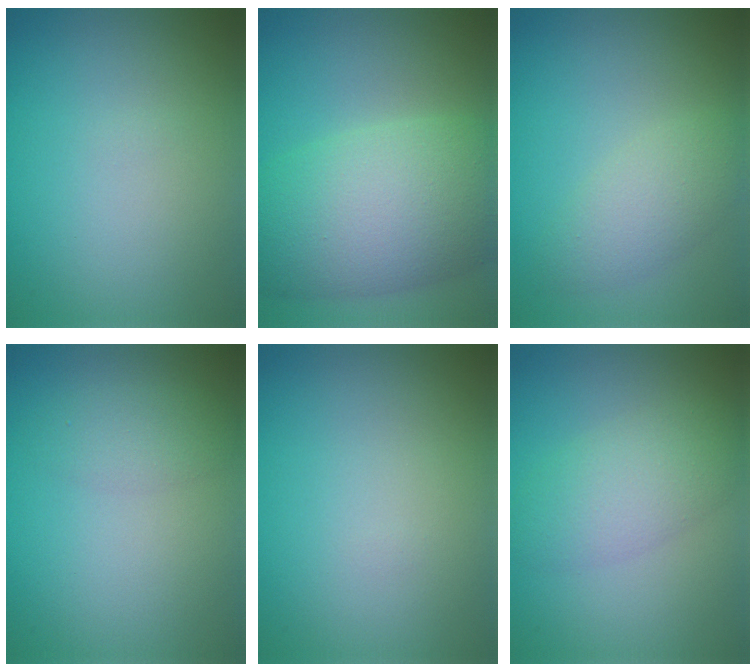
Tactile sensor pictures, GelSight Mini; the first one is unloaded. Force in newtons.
{"total": 10.0, "press": 10.0, "slide": 0.4}
{"total": 3.0, "press": 3.0, "slide": 0.1}
{"total": 1.8, "press": 1.8, "slide": 0.1}
{"total": 0.0}
{"total": 3.9, "press": 3.9, "slide": 0.1}